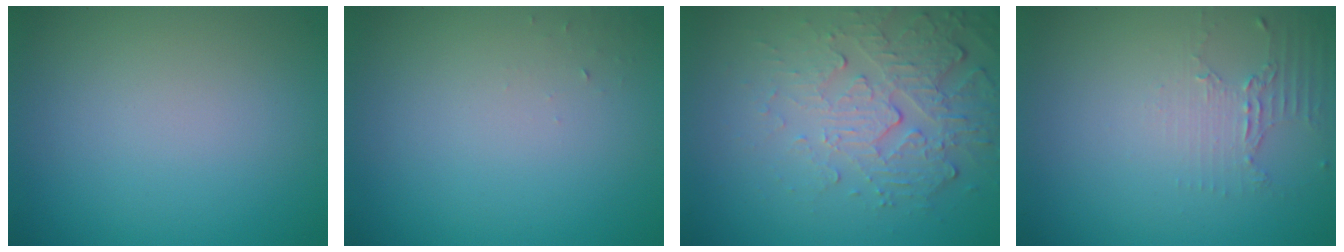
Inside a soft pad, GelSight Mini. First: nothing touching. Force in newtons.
{"total": 0.6, "press": 0.6, "slide": 0.1}
{"total": 5.4, "press": 3.7, "slide": 4.0}
{"total": 1.9, "press": 1.4, "slide": 1.3}